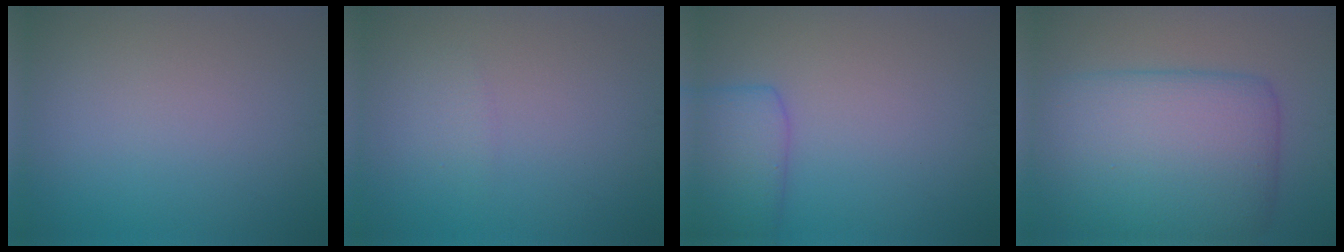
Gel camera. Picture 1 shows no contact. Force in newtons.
{"total": 0.8, "press": 0.8, "slide": 0.1}
{"total": 4.2, "press": 4.2, "slide": 0.1}
{"total": 10.2, "press": 10.2, "slide": 0.1}